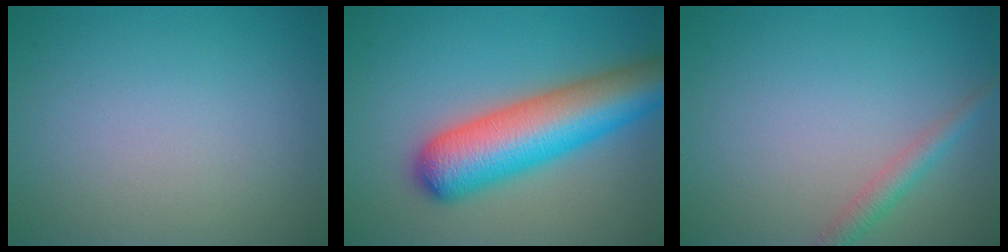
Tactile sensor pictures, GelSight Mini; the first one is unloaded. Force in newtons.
{"total": 9.6, "press": 9.6, "slide": 0.4}
{"total": 2.0, "press": 2.0, "slide": 0.0}